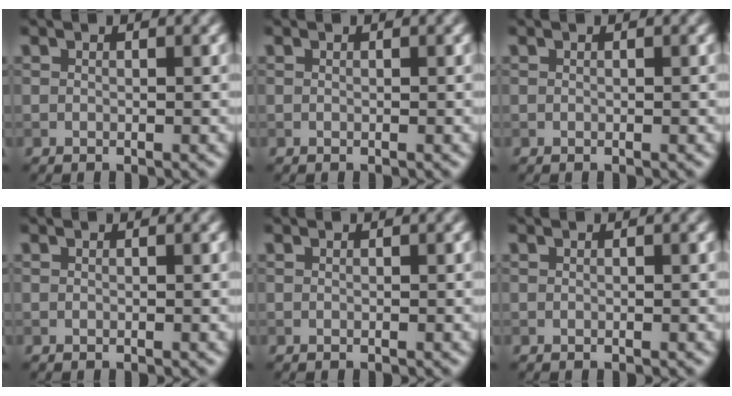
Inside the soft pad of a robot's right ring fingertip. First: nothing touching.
{"total": 0.0}
{"total": 0.0}
{"total": 0.0}
{"total": 0.0}
{"total": 0.0}